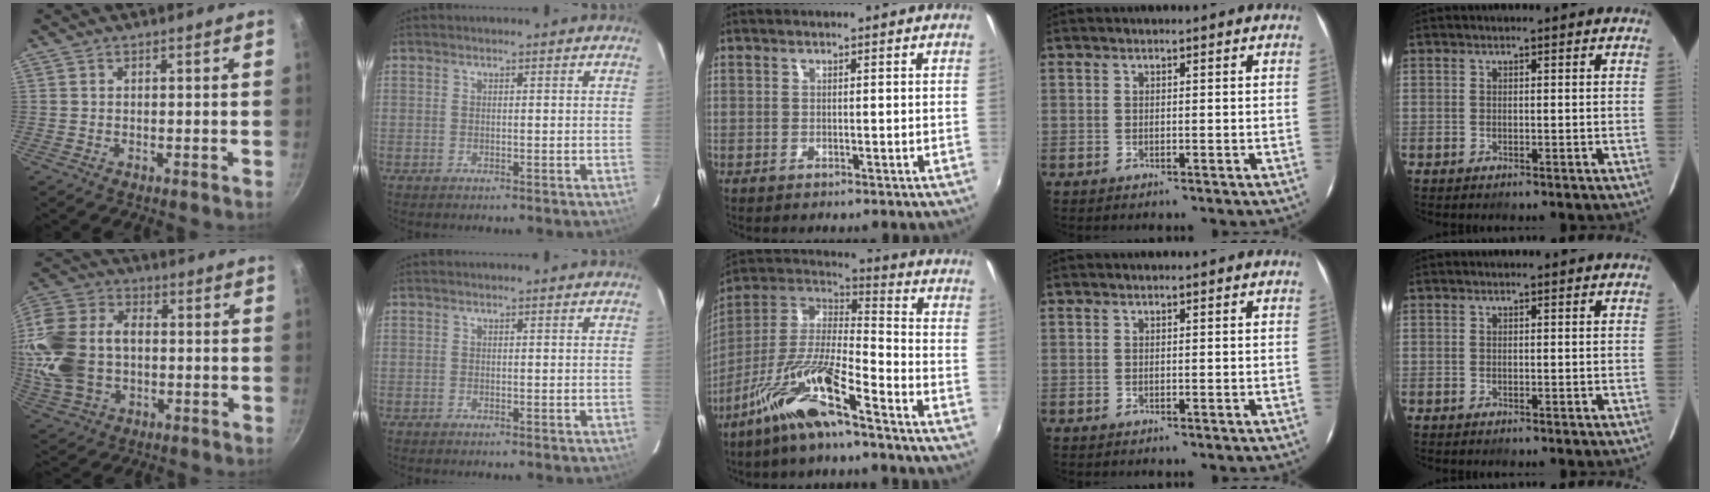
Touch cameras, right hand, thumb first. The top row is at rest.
{"thumb": {"total": 18.2, "force": [-0.6, 12.8, 13.0], "torque": [-0.258, 0.029, -0.010]}, "middle": {"total": 14.7, "force": [-9.6, 2.5, 10.8], "torque": [-0.208, 0.001, -0.190]}}